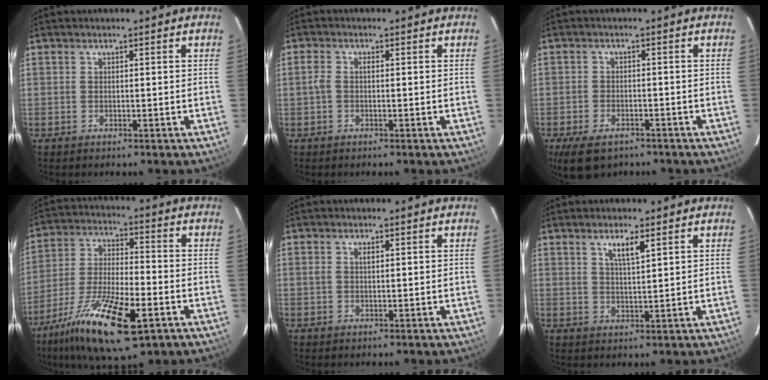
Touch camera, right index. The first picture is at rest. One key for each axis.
{"total": 1.9, "fx": -0.2, "fy": 1.0, "fz": 1.7, "tx": -0.036, "ty": 0.006, "tz": -0.006}
{"total": 7.8, "fx": -5.3, "fy": 4.0, "fz": 4.1, "tx": -0.099, "ty": -0.015, "tz": -0.087}
{"total": 19.0, "fx": -10.3, "fy": 5.8, "fz": 14.9, "tx": -0.296, "ty": -0.045, "tz": -0.187}
{"total": 1.1, "fx": 0.4, "fy": 0.6, "fz": 0.9, "tx": -0.016, "ty": 0.003, "tz": 0.006}
{"total": 3.7, "fx": 2.0, "fy": 0.5, "fz": 3.1, "tx": -0.053, "ty": 0.000, "tz": 0.037}